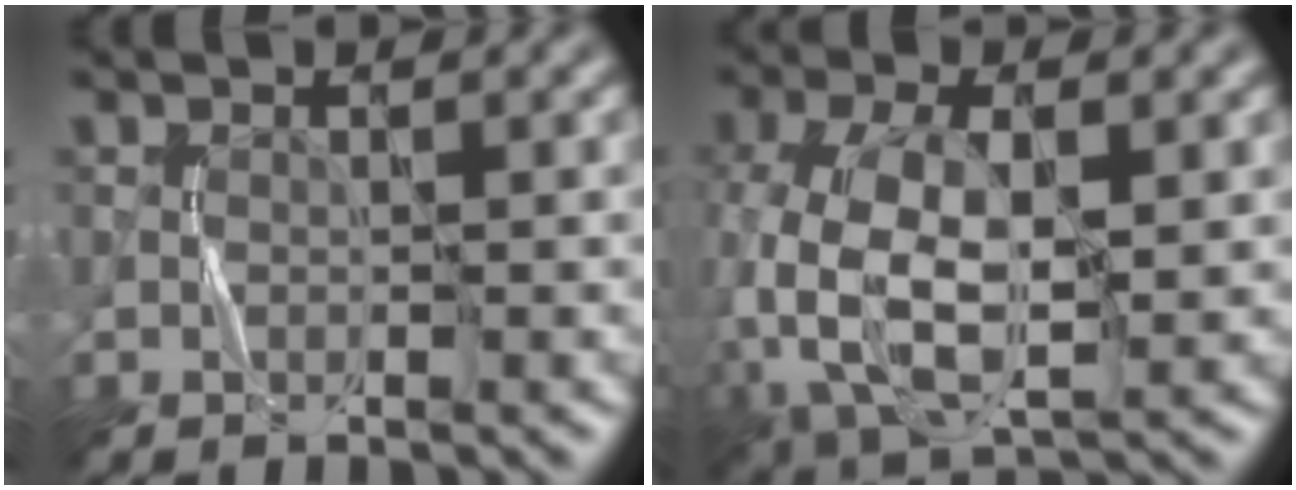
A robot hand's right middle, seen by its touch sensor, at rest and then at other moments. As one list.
[{"total": 10.3, "force": [-1.5, 5.6, 8.6], "torque": [-0.196, -0.008, -0.028]}]